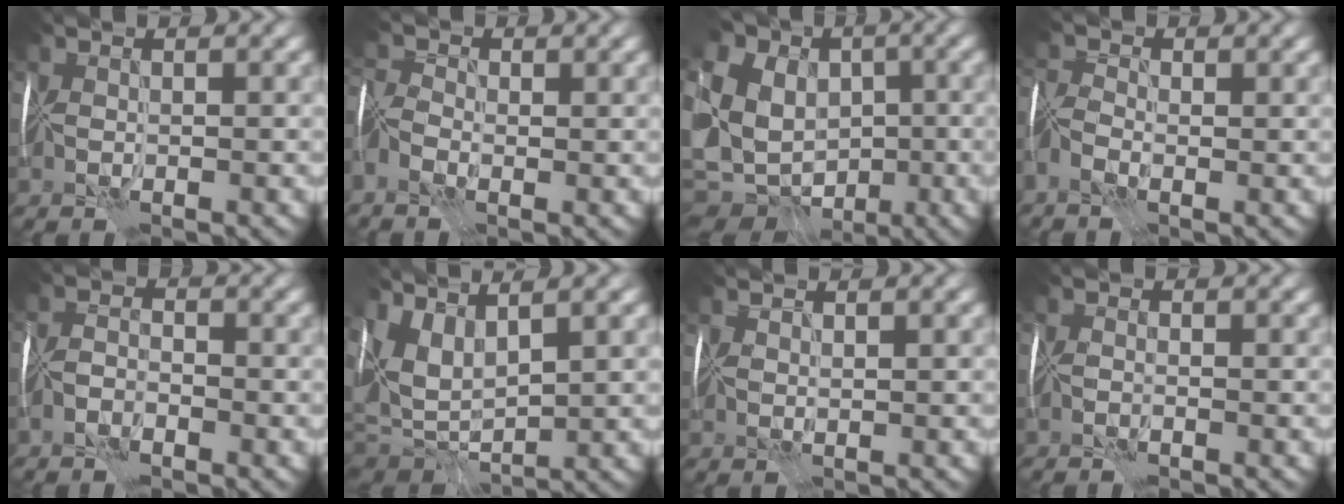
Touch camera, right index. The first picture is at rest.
{"total": 3.5, "force": [-1.6, 2.0, 2.4], "torque": [-0.053, -0.003, -0.036]}
{"total": 18.6, "force": [-1.1, 15.8, 9.8], "torque": [-0.226, 0.008, -0.043]}
{"total": 2.7, "force": [-1.5, 1.3, 1.8], "torque": [-0.048, -0.001, -0.033]}
{"total": 1.3, "force": [-1.1, 0.4, 0.5], "torque": [-0.010, 0.011, -0.030]}
{"total": 6.0, "force": [2.6, 2.9, 4.6], "torque": [-0.107, 0.000, 0.052]}
{"total": 1.1, "force": [1.1, -0.2, 0.0], "torque": [-0.001, 0.003, 0.021]}
{"total": 0.7, "force": [-0.5, -0.4, 0.0], "torque": [-0.003, 0.000, -0.015]}